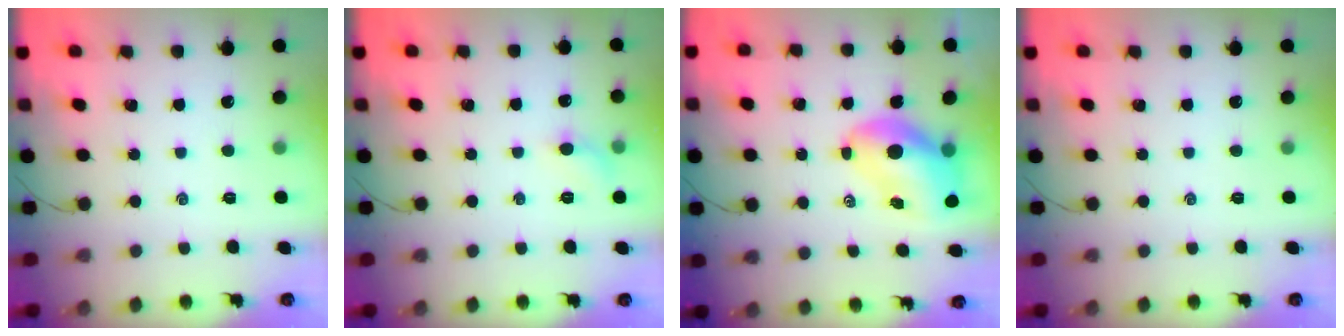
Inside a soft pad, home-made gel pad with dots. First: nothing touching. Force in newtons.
{"total": 4.7, "press": 4.5, "slide": 1.3}
{"total": 9.2, "press": 8.9, "slide": 2.6}
{"total": 0.0}